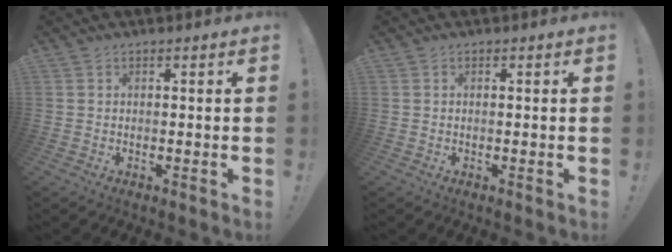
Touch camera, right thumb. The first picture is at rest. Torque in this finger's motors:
{"motor_torque": [-0.25, 0.39, -0.20, 0.25, 0.00]}